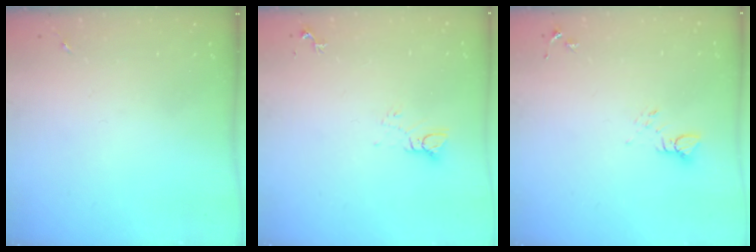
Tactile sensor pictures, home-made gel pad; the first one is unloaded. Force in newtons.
{"total": 3.9, "press": 3.9, "slide": 0.3}
{"total": 4.0, "press": 4.0, "slide": 0.3}